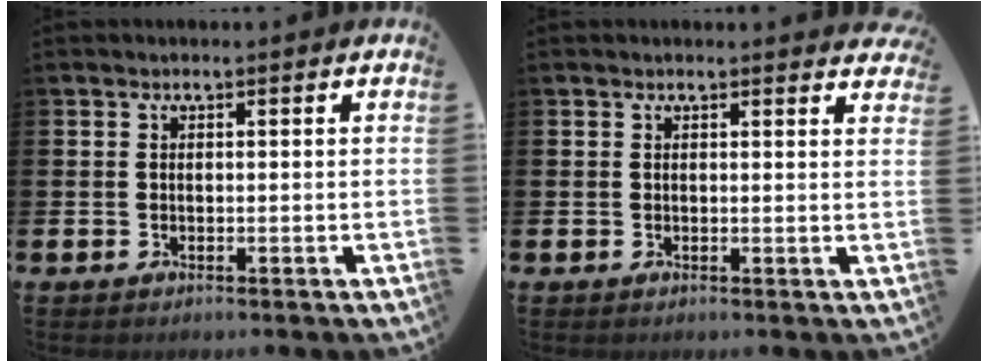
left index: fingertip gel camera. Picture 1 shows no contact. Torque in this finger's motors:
{"motor_torque": [1.06, -1.08, 0.31, 0.01]}